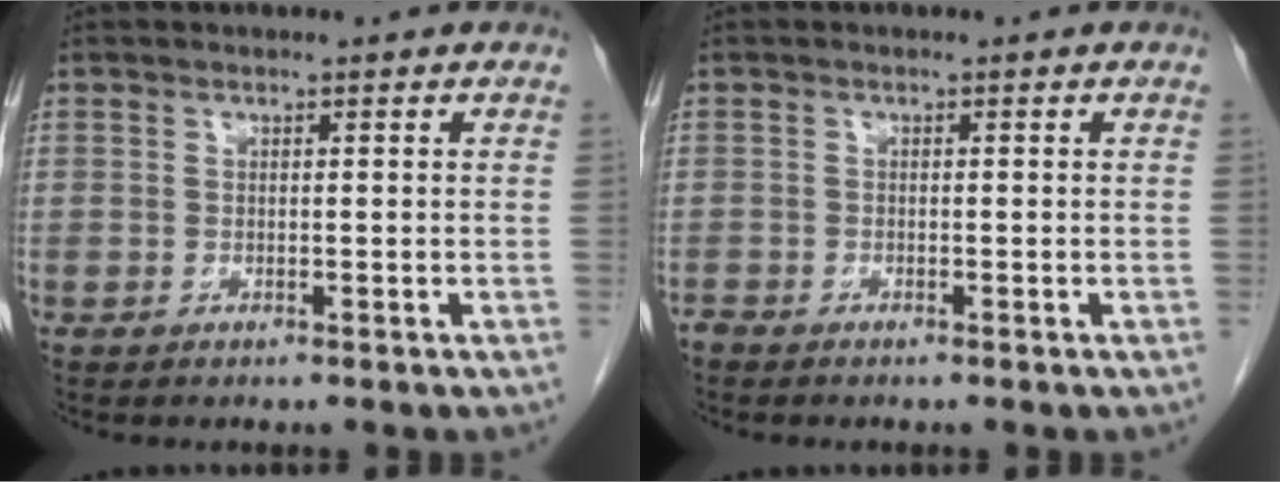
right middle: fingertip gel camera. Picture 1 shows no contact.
{"total": 0.7, "force": [-0.7, 0.1, 0.1], "torque": [-0.009, -0.002, -0.015]}